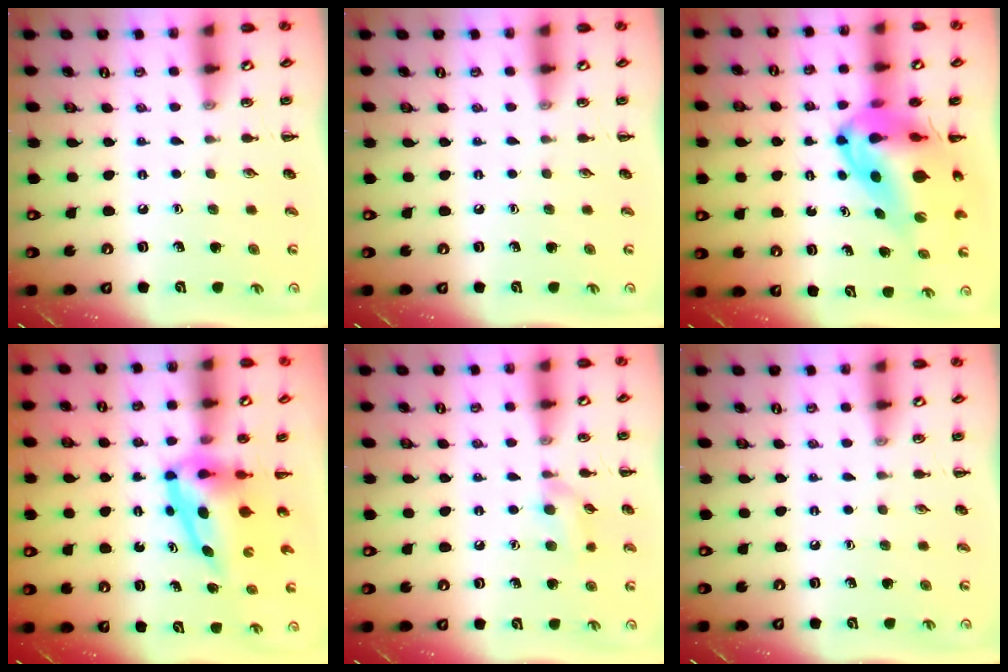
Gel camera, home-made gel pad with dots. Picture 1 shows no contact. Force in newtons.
{"total": 0.0}
{"total": 15.3, "press": 14.6, "slide": 4.7}
{"total": 7.9, "press": 7.5, "slide": 2.3}
{"total": 8.1, "press": 7.9, "slide": 1.7}
{"total": 0.0}